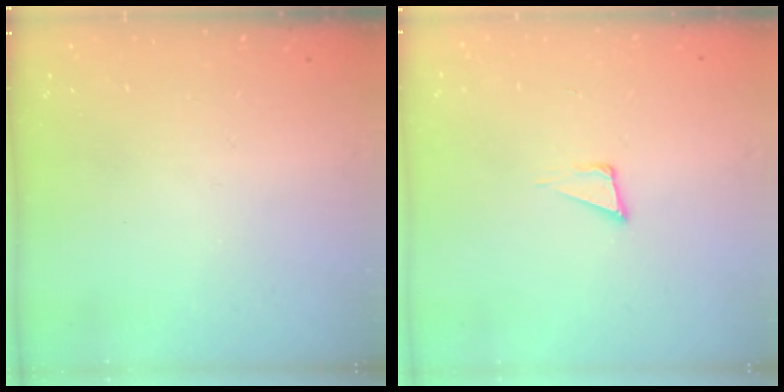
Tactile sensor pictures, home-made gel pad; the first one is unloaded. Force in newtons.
{"total": 3.9, "press": 2.6, "slide": 2.9}